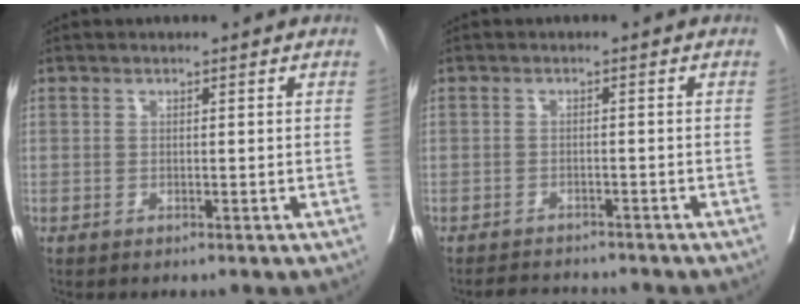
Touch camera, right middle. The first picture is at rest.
{"total": 4.3, "force": [-4.2, 0.5, 0.5], "torque": [-0.006, -0.011, -0.066]}